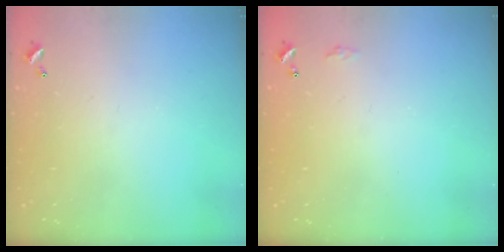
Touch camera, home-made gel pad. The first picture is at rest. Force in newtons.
{"total": 2.8, "press": 2.8, "slide": 0.4}